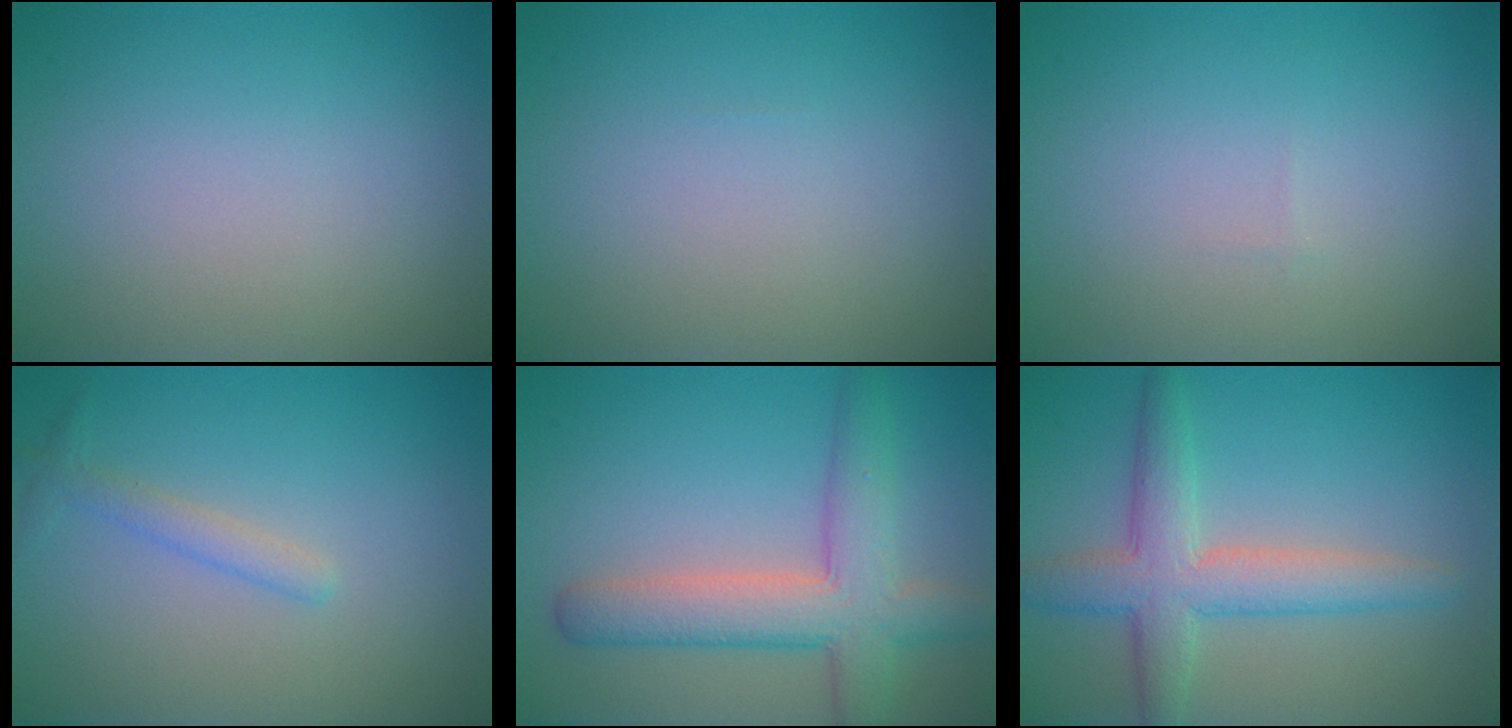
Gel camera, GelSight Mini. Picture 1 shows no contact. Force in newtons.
{"total": 0.0}
{"total": 0.0}
{"total": 1.5, "press": 1.5, "slide": 0.1}
{"total": 6.2, "press": 6.2, "slide": 0.2}
{"total": 5.0, "press": 5.0, "slide": 0.2}